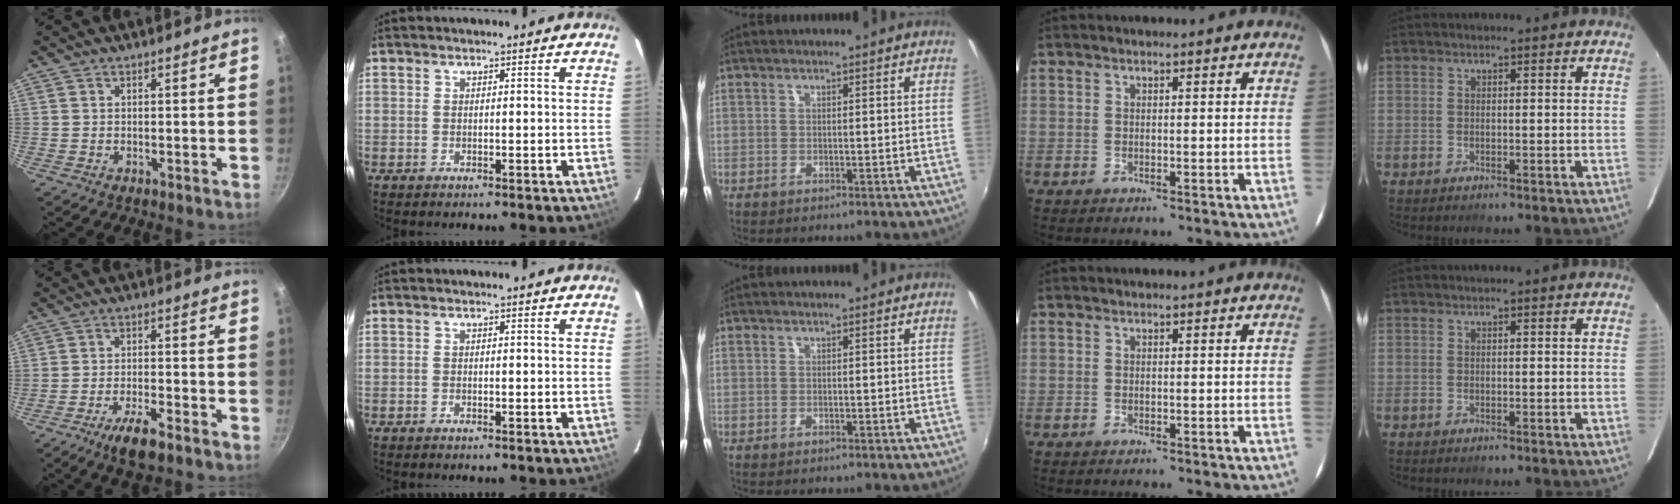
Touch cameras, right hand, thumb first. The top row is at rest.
{"thumb": {"total": 6.8, "force": [-4.4, 1.6, 4.9], "torque": [-0.088, 0.023, -0.075]}}